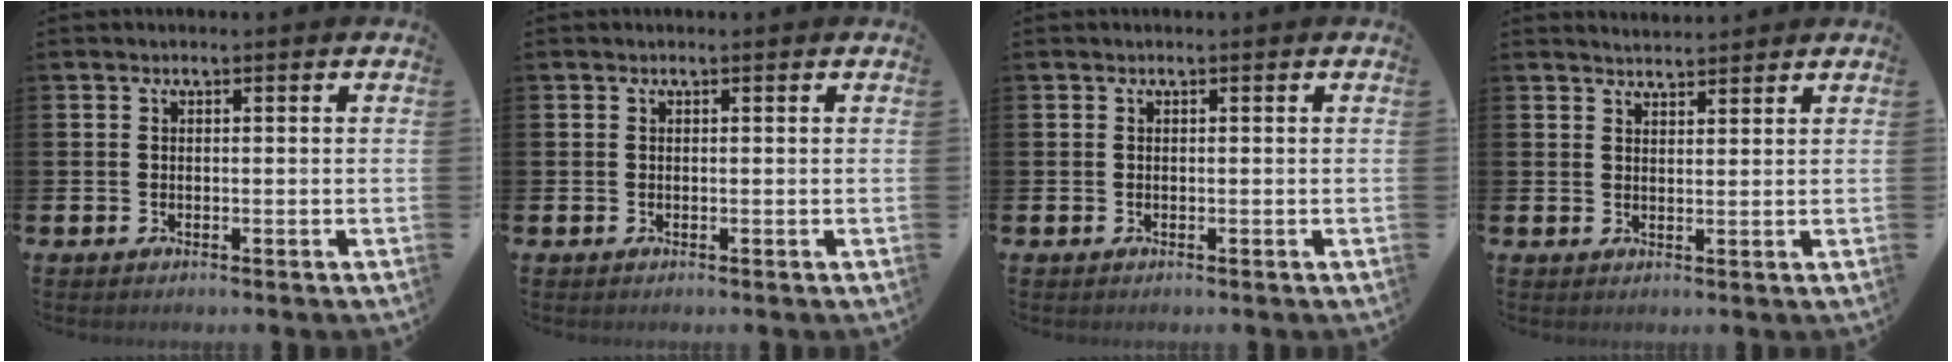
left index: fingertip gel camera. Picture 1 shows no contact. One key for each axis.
{"total": 0.0}
{"total": 0.0}
{"total": 2.8, "fx": 2.8, "fy": 0.3, "fz": -0.1, "tx": -0.002, "ty": -0.015, "tz": 0.051}